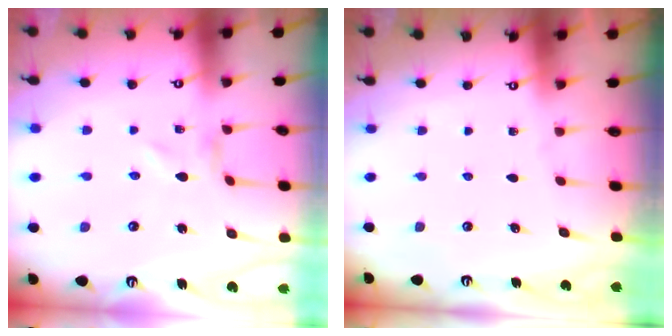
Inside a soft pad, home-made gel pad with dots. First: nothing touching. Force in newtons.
{"total": 0.0}